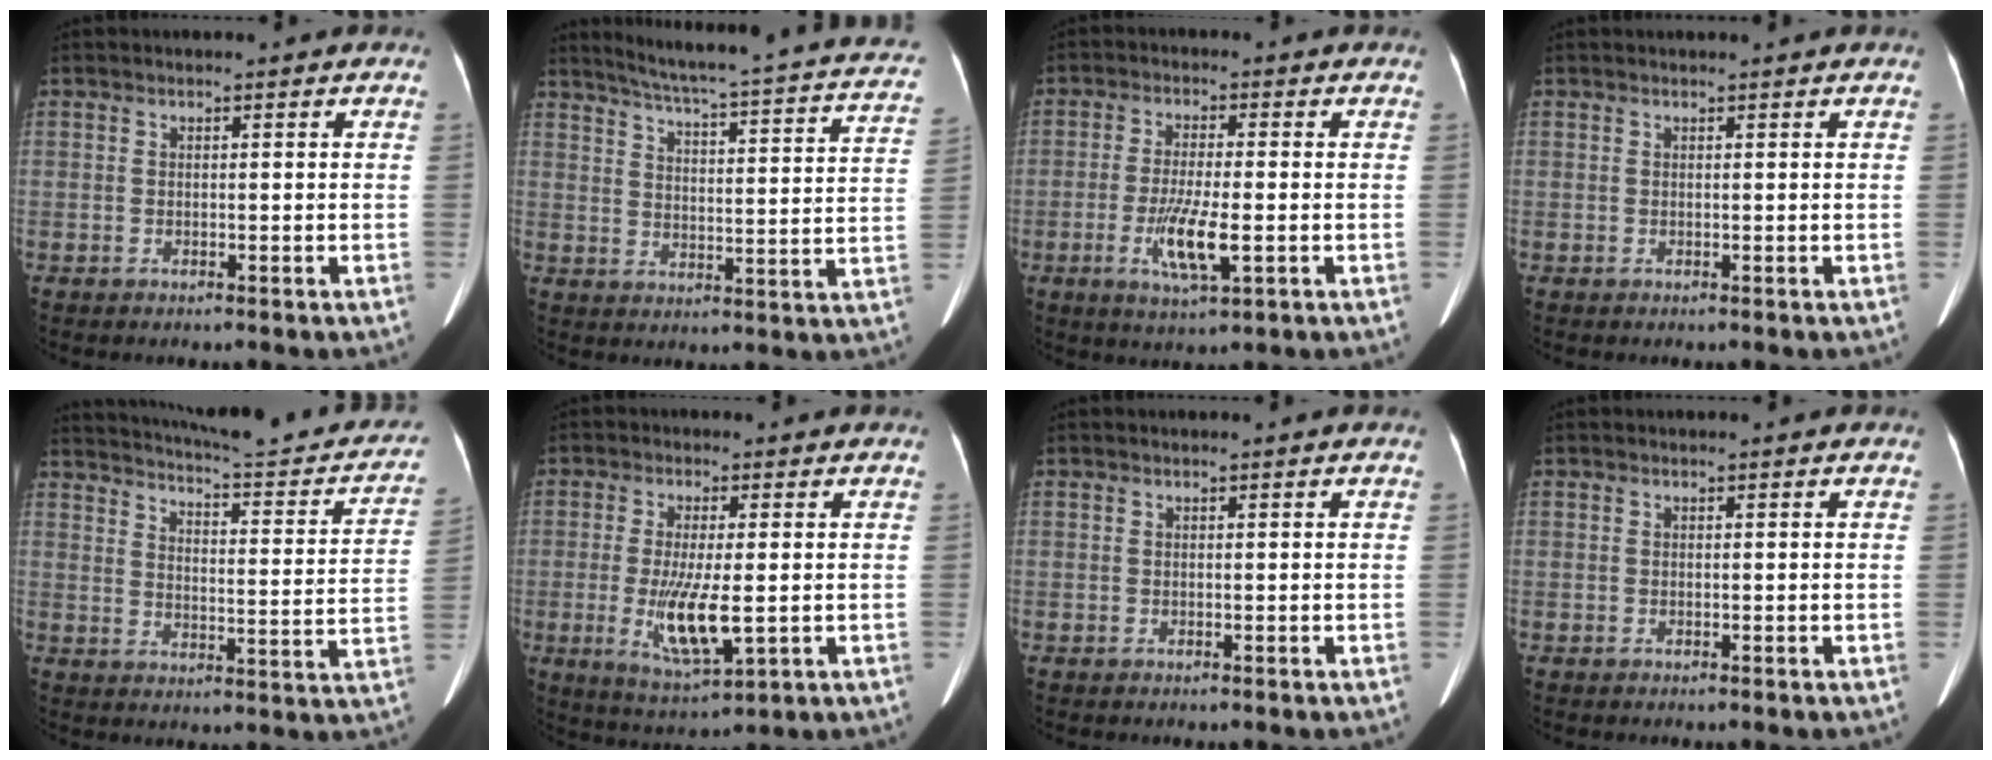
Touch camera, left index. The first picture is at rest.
{"total": 24.8, "force": [21.2, 2.1, 12.6], "torque": [-0.186, -0.043, 0.251]}
{"total": 6.8, "force": [-1.8, 1.1, 6.5], "torque": [-0.130, -0.014, -0.031]}
{"total": 1.4, "force": [1.3, -0.3, 0.5], "torque": [-0.009, 0.014, 0.023]}
{"total": 24.3, "force": [21.5, 3.5, 10.8], "torque": [-0.156, -0.043, 0.261]}
{"total": 8.5, "force": [-1.0, 1.9, 8.2], "torque": [-0.165, -0.024, -0.010]}
{"total": 0.0}
{"total": 0.0}